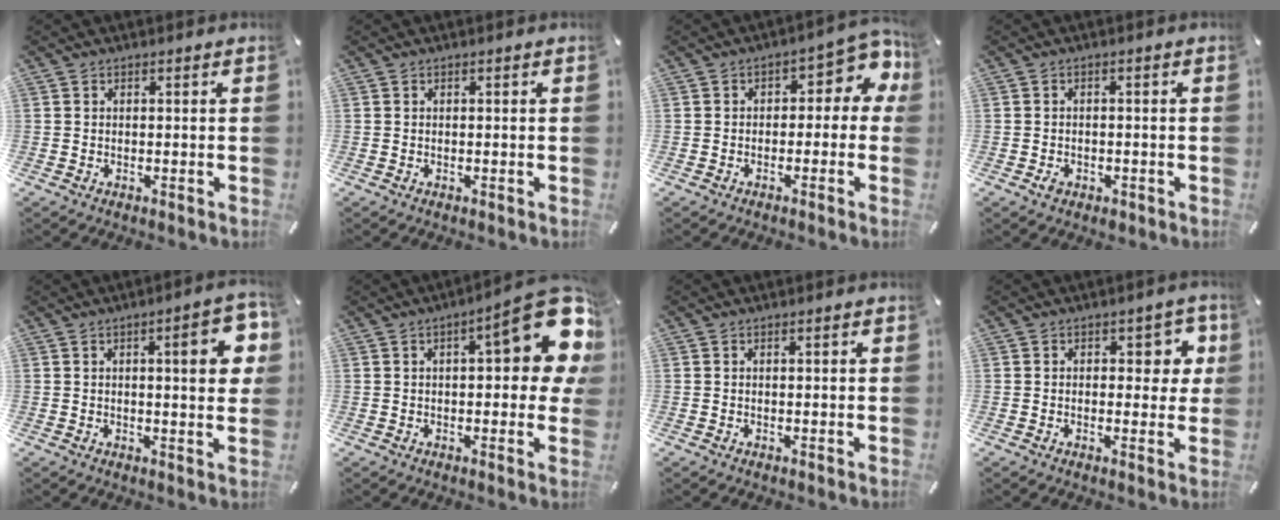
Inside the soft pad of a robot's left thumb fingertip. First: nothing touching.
{"total": 0.0}
{"total": 7.8, "force": [1.8, 4.4, 6.1], "torque": [-0.079, -0.012, 0.026]}
{"total": 2.3, "force": [-1.1, 1.7, 1.2], "torque": [-0.020, 0.006, -0.020]}
{"total": 11.1, "force": [2.7, 2.8, 10.4], "torque": [-0.132, -0.010, 0.035]}
{"total": 18.7, "force": [6.1, 6.6, 16.4], "torque": [-0.200, -0.039, 0.093]}
{"total": 1.1, "force": [0.1, 0.2, 1.0], "torque": [-0.019, 0.000, 0.001]}
{"total": 6.6, "force": [1.5, 3.9, 5.1], "torque": [-0.046, -0.006, 0.017]}